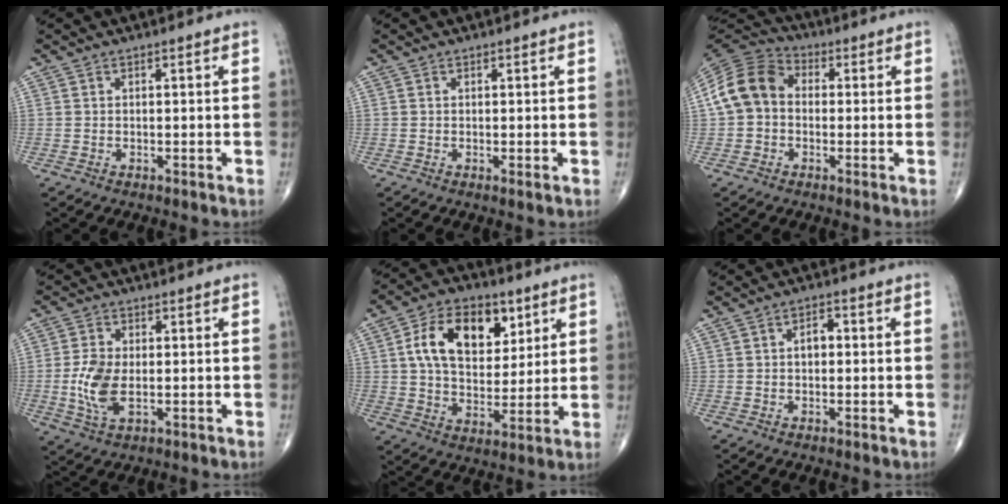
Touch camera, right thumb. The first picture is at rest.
{"total": 0.5, "force": [0.0, 0.0, 0.5], "torque": [-0.012, -0.004, -0.002]}
{"total": 10.8, "force": [0.0, 8.5, 6.6], "torque": [-0.118, 0.034, -0.014]}
{"total": 7.6, "force": [-0.8, 4.1, 6.3], "torque": [-0.137, -0.003, -0.013]}
{"total": 16.1, "force": [5.5, 10.1, 11.2], "torque": [-0.149, -0.012, 0.096]}
{"total": 2.7, "force": [0.0, 1.8, 2.1], "torque": [-0.022, 0.012, -0.005]}